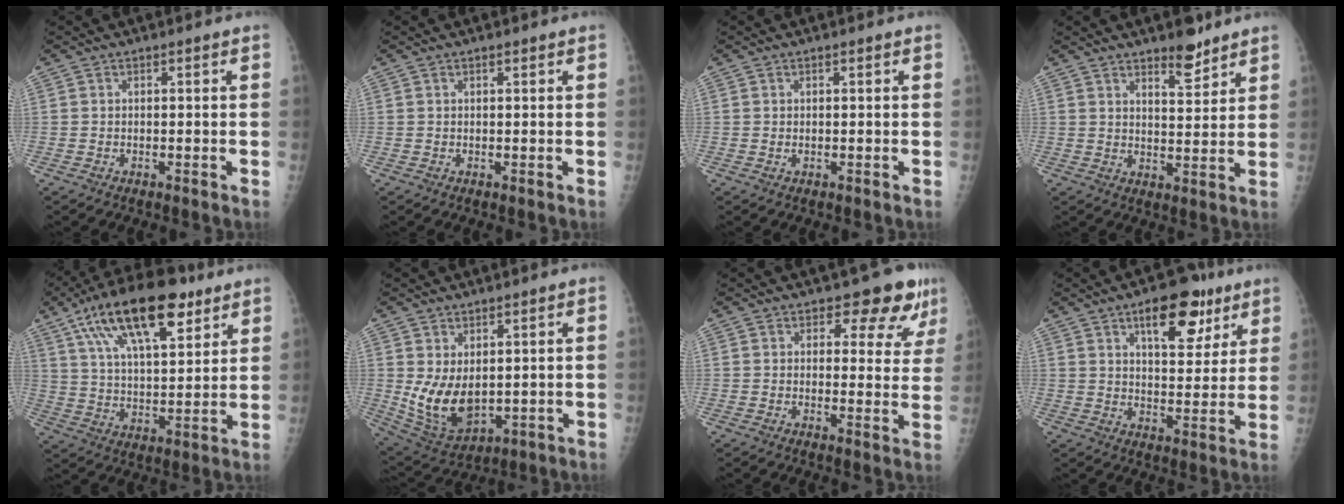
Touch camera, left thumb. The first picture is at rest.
{"total": 0.5, "force": [0.4, 0.1, 0.3], "torque": [-0.006, -0.001, 0.006]}
{"total": 0.7, "force": [0.3, 0.3, 0.5], "torque": [-0.012, 0.002, 0.007]}
{"total": 6.4, "force": [4.8, 2.1, 3.6], "torque": [-0.036, -0.037, 0.074]}
{"total": 21.2, "force": [11.7, 8.6, 15.5], "torque": [-0.244, -0.020, 0.202]}
{"total": 9.9, "force": [1.2, 5.9, 7.8], "torque": [-0.127, -0.025, 0.047]}
{"total": 8.9, "force": [6.5, 4.3, 4.3], "torque": [-0.014, -0.038, 0.070]}
{"total": 12.8, "force": [7.3, 6.0, 8.8], "torque": [-0.087, -0.028, 0.106]}